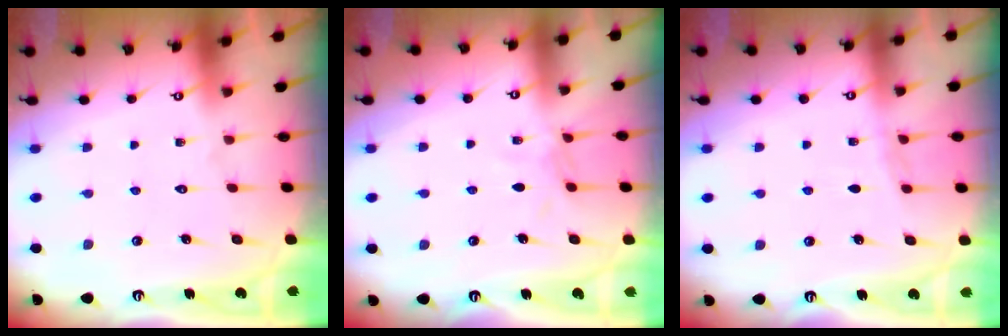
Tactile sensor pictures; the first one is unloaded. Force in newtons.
{"total": 4.3, "press": 4.2, "slide": 0.5}
{"total": 3.6, "press": 3.5, "slide": 0.5}